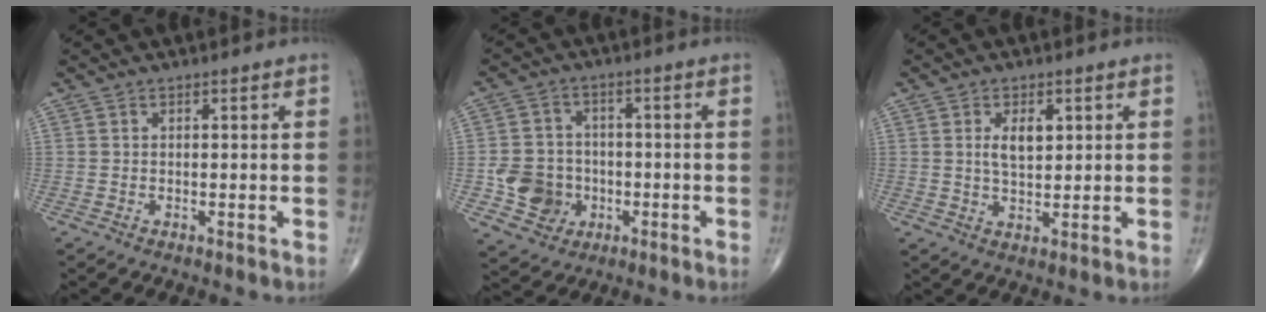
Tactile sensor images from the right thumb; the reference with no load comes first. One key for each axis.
{"total": 8.8, "fx": -2.1, "fy": 7.9, "fz": 3.3, "tx": -0.021, "ty": 0.013, "tz": -0.034}
{"total": 5.0, "fx": 1.4, "fy": 2.6, "fz": 4.1, "tx": -0.059, "ty": -0.009, "tz": 0.025}